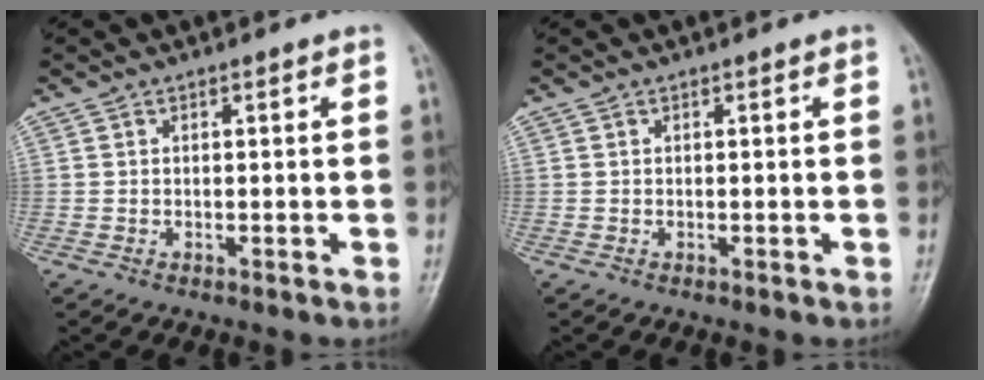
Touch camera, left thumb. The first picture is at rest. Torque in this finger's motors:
{"motor_torque": [-0.03, 0.00, 0.00, 0.01, 0.00]}